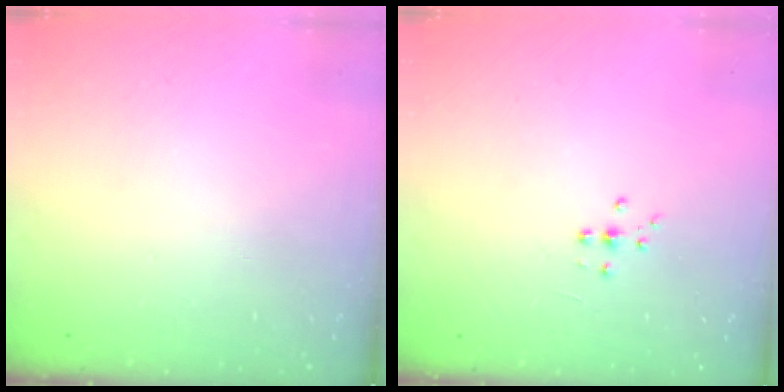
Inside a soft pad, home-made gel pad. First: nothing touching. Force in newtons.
{"total": 4.4, "press": 4.3, "slide": 0.7}